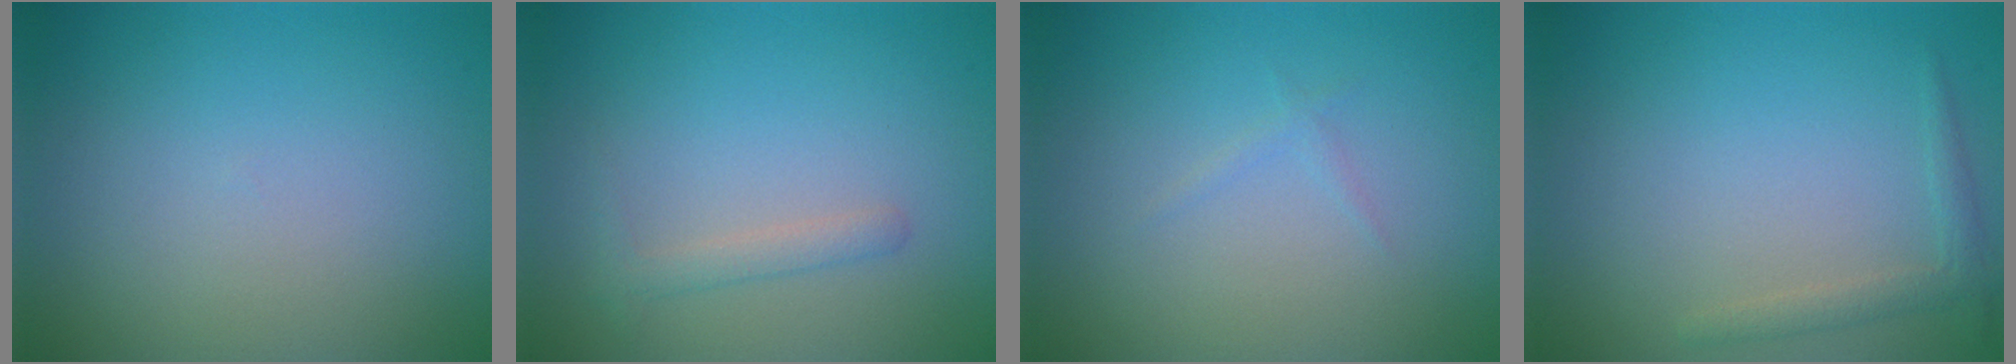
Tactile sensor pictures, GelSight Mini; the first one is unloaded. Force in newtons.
{"total": 1.3, "press": 1.3, "slide": 0.1}
{"total": 0.5, "press": 0.5, "slide": 0.1}
{"total": 1.5, "press": 1.5, "slide": 0.1}